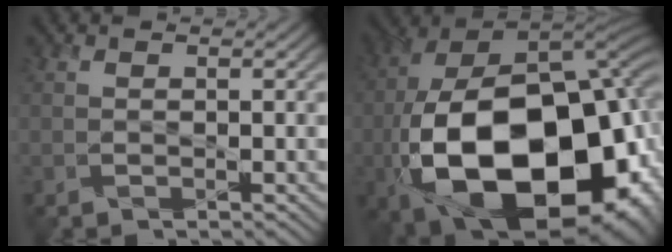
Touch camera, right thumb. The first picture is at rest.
{"total": 23.0, "force": [-7.2, 13.0, 17.5], "torque": [-0.364, -0.030, -0.102]}